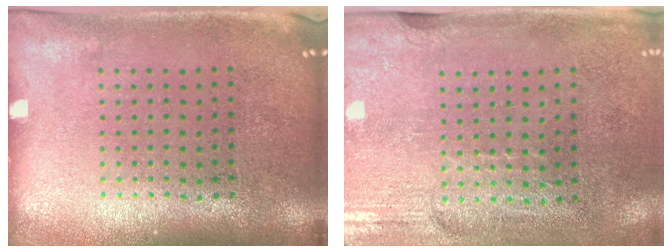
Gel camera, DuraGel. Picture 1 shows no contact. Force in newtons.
{"total": 2.9, "press": 2.5, "slide": 1.5}